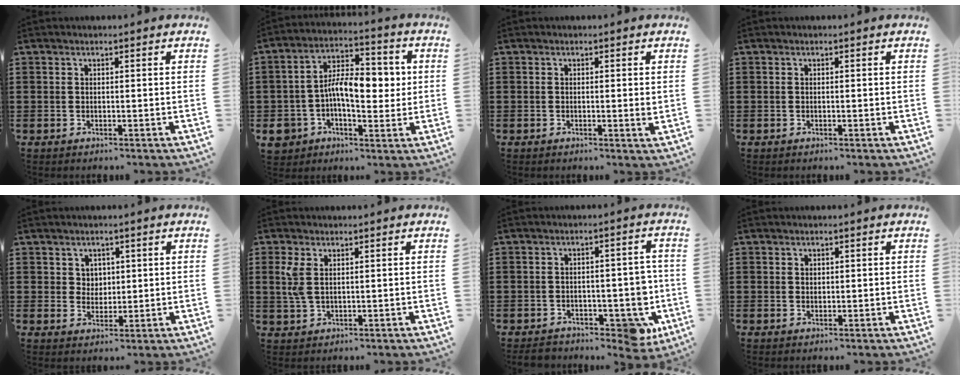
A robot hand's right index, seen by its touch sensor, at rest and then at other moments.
{"total": 10.8, "force": [0.1, 6.9, 8.4], "torque": [-0.150, 0.016, 0.002]}
{"total": 1.1, "force": [0.0, 0.2, 1.1], "torque": [-0.021, -0.001, 0.000]}
{"total": 0.0}
{"total": 2.5, "force": [1.4, 2.1, 0.3], "torque": [-0.015, 0.009, 0.025]}
{"total": 3.7, "force": [1.2, 1.8, 3.0], "torque": [-0.078, 0.001, 0.017]}
{"total": 6.7, "force": [-3.1, 4.0, 4.4], "torque": [-0.058, 0.011, -0.055]}
{"total": 0.6, "force": [0.4, 0.4, -0.1], "torque": [0.000, 0.002, 0.009]}